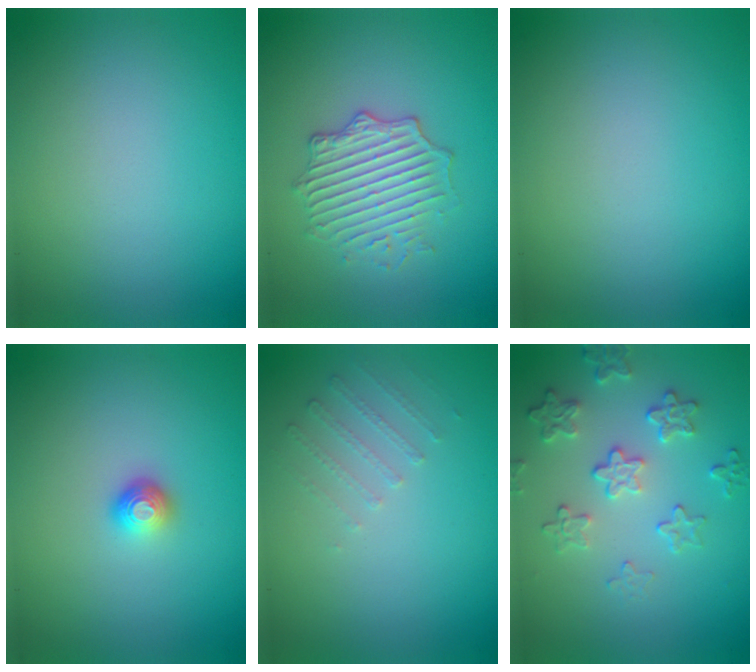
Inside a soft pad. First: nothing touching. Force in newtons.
{"total": 3.9, "press": 3.5, "slide": 1.6}
{"total": 0.0}
{"total": 1.5, "press": 1.1, "slide": 1.0}
{"total": 1.1, "press": 0.7, "slide": 0.8}
{"total": 3.4, "press": 2.9, "slide": 1.8}